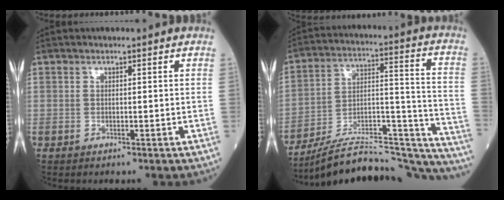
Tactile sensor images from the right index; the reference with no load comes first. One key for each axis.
{"total": 30.5, "fx": -27.9, "fy": 4.2, "fz": 11.5, "tx": -0.112, "ty": 0.023, "tz": -0.398}